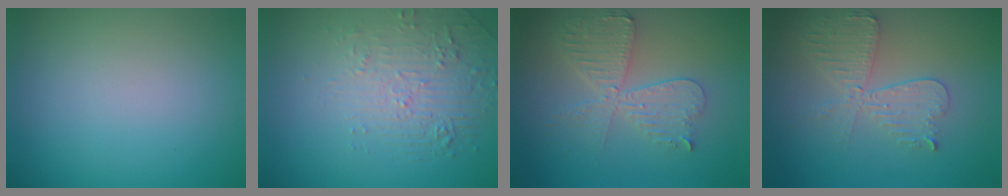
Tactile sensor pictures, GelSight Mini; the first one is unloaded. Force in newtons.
{"total": 2.1, "press": 1.5, "slide": 1.5}
{"total": 4.6, "press": 3.9, "slide": 2.3}
{"total": 4.3, "press": 3.8, "slide": 2.2}